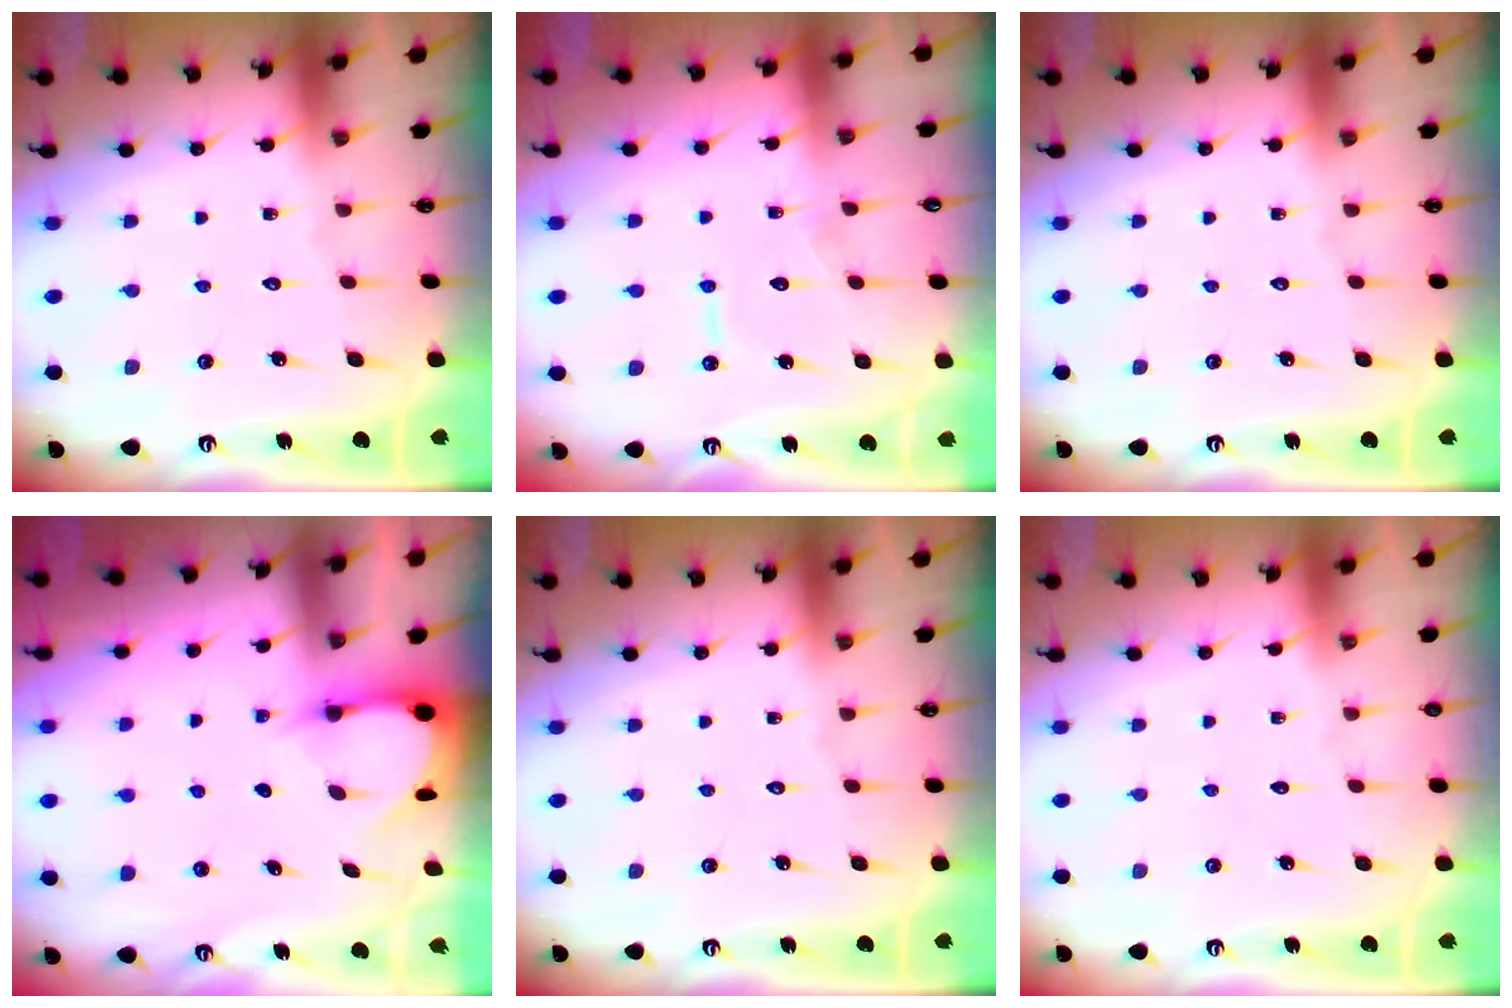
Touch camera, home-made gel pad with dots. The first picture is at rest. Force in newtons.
{"total": 6.8, "press": 6.7, "slide": 0.5}
{"total": 0.0}
{"total": 3.3, "press": 3.3, "slide": 0.4}
{"total": 0.0}
{"total": 0.0}